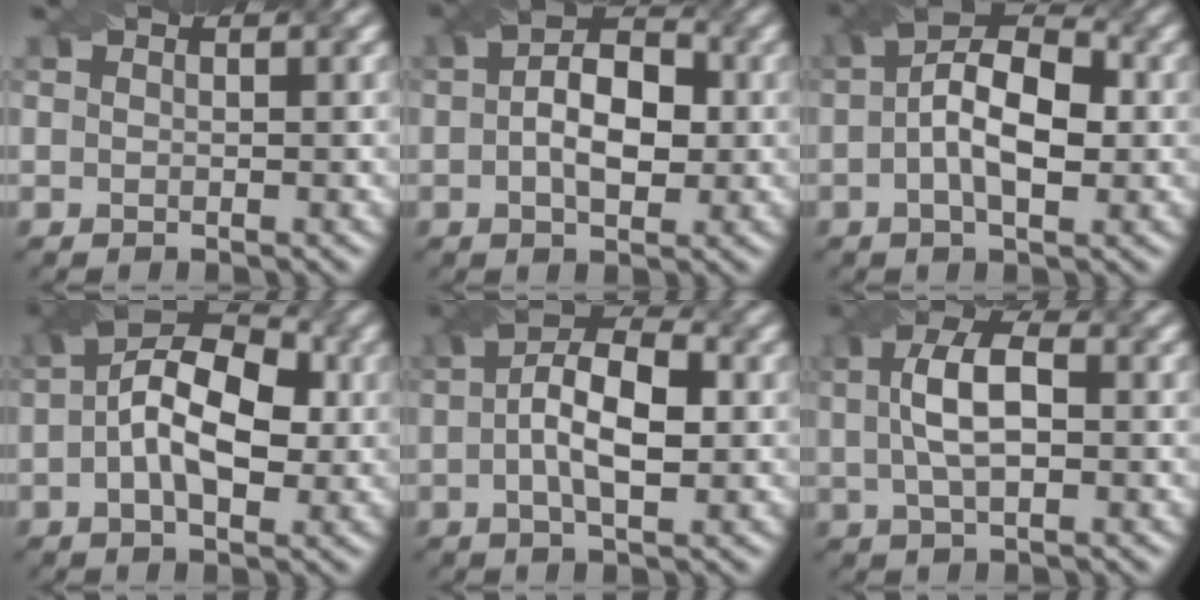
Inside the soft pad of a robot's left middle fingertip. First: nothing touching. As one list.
[{"total": 5.3, "force": [-0.6, 3.2, 4.2], "torque": [-0.054, 0.013, -0.003]}, {"total": 6.7, "force": [-0.7, 3.4, 5.7], "torque": [-0.087, 0.021, -0.005]}, {"total": 8.0, "force": [-0.4, 4.4, 6.6], "torque": [-0.099, 0.021, -0.001]}, {"total": 6.0, "force": [-0.6, 2.7, 5.3], "torque": [-0.082, 0.016, -0.003]}, {"total": 4.2, "force": [-0.1, 1.9, 3.7], "torque": [-0.066, 0.013, 0.010]}]